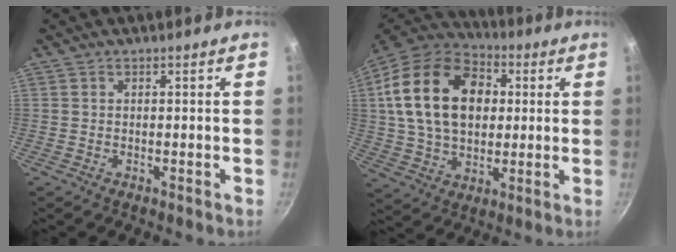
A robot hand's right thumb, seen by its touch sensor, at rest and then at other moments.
{"total": 23.3, "force": [4.5, 16.2, 16.1], "torque": [-0.266, 0.015, 0.074]}